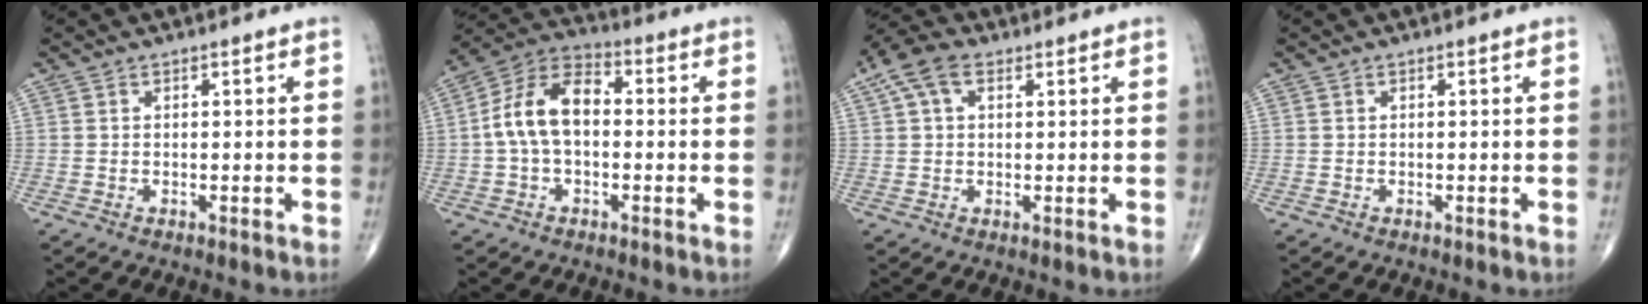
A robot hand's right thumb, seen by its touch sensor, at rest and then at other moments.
{"total": 11.5, "force": [-0.1, 6.9, 9.2], "torque": [-0.171, 0.035, -0.012]}
{"total": 6.8, "force": [2.7, 4.0, 4.7], "torque": [-0.097, 0.022, 0.047]}
{"total": 0.0}